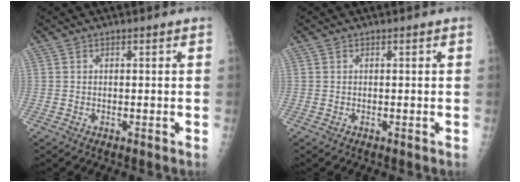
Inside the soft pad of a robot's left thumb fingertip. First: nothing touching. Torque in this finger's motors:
{"motor_torque": [0.00, 0.00, -0.01, 0.01, 0.00]}